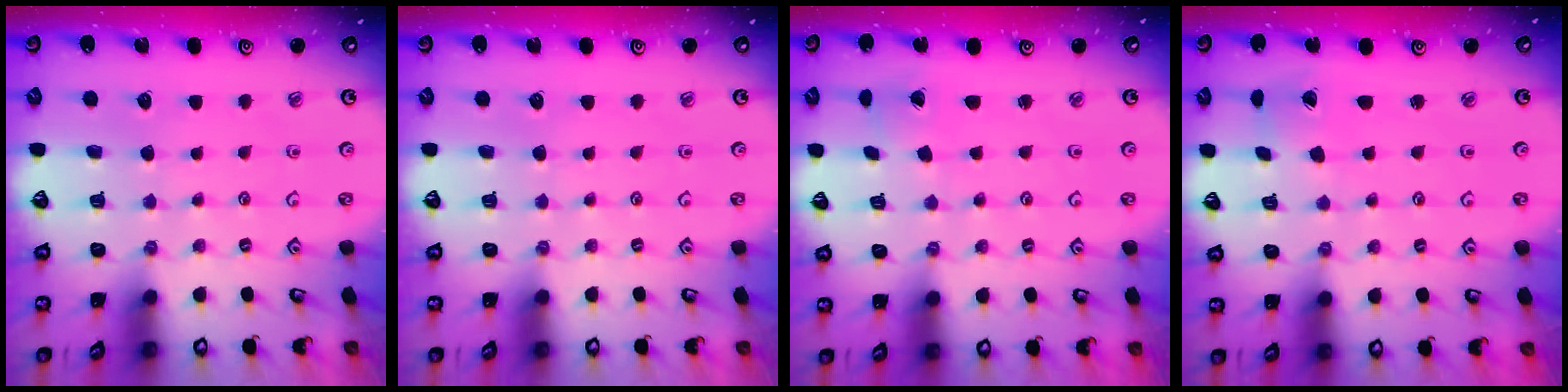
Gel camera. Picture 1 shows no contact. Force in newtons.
{"total": 0.0}
{"total": 0.9, "press": 0.9, "slide": 0.0}
{"total": 1.2, "press": 1.1, "slide": 0.3}